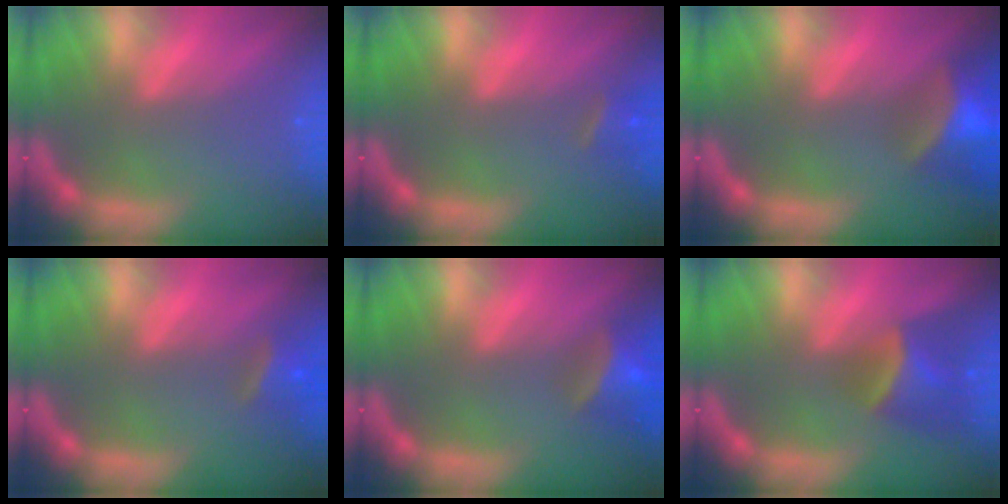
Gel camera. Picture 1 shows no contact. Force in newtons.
{"total": 1.9}
{"total": 8.0}
{"total": 2.9}
{"total": 5.0}
{"total": 5.0}